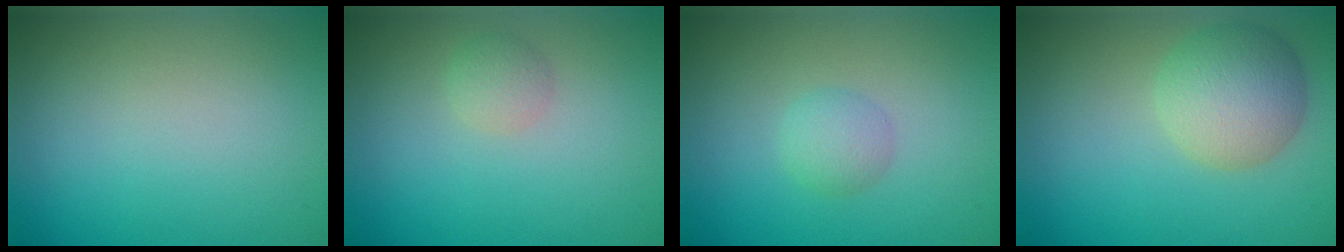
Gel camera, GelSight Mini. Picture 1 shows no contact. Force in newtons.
{"total": 1.4, "press": 1.4, "slide": 0.1}
{"total": 1.7, "press": 1.7, "slide": 0.0}
{"total": 5.2, "press": 5.2, "slide": 0.2}